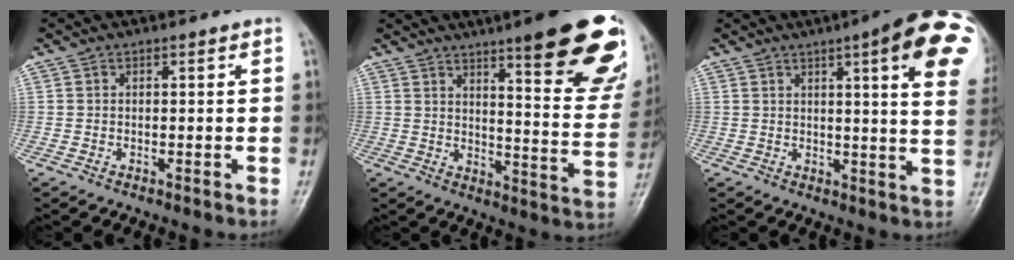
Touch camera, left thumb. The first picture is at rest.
{"total": 23.8, "force": [14.2, 5.0, 18.4], "torque": [-0.206, -0.069, 0.185]}
{"total": 19.2, "force": [7.9, 3.7, 17.1], "torque": [-0.195, -0.018, 0.087]}